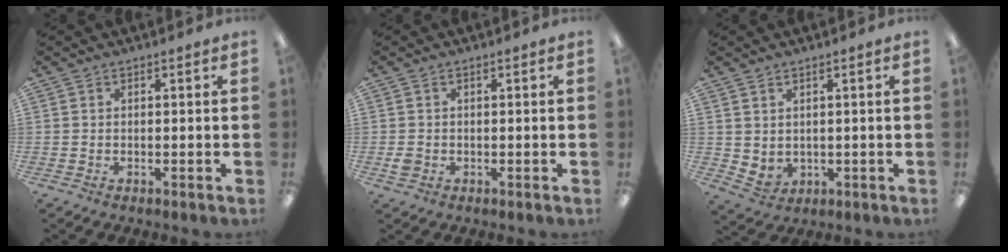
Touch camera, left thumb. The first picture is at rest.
{"total": 1.8, "force": [-0.2, 1.5, 0.9], "torque": [-0.015, 0.004, -0.004]}
{"total": 2.7, "force": [2.0, 1.7, 0.8], "torque": [-0.019, -0.012, 0.039]}